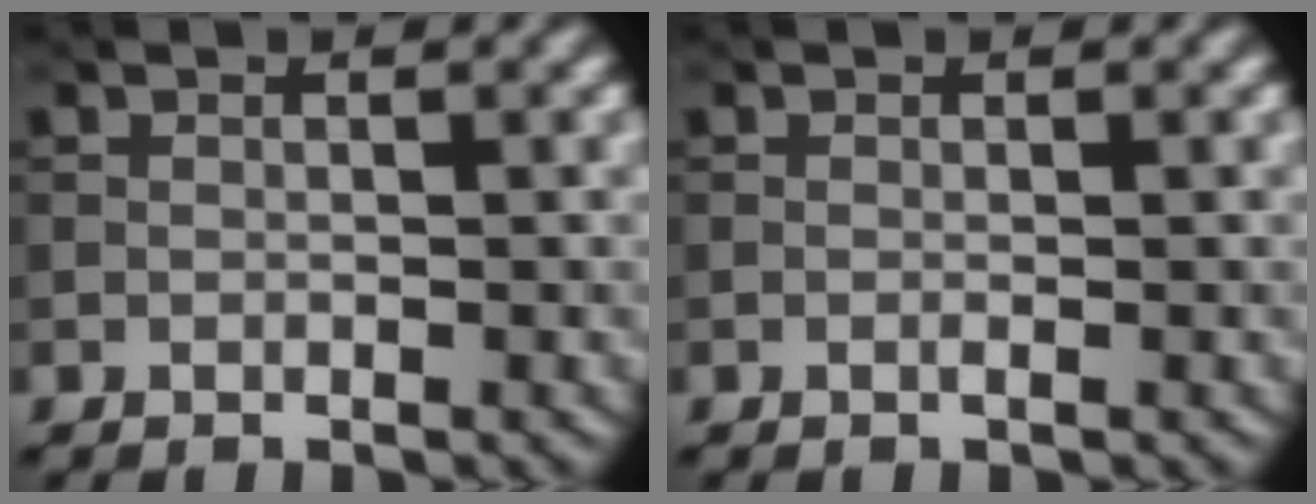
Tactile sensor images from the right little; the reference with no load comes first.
{"total": 0.0}